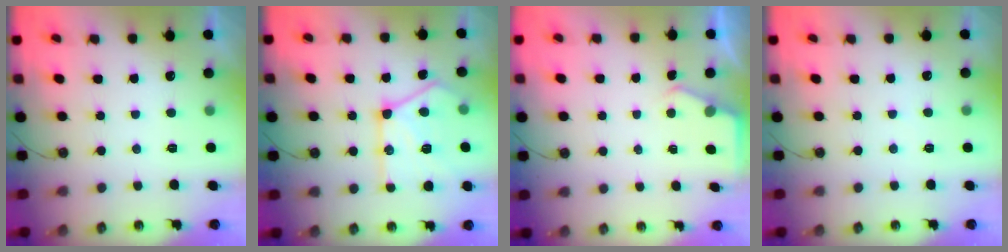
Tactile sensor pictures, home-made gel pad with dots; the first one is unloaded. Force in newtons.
{"total": 17.4, "press": 17.3, "slide": 0.8}
{"total": 2.3, "press": 2.3, "slide": 0.3}
{"total": 2.0, "press": 2.0, "slide": 0.4}